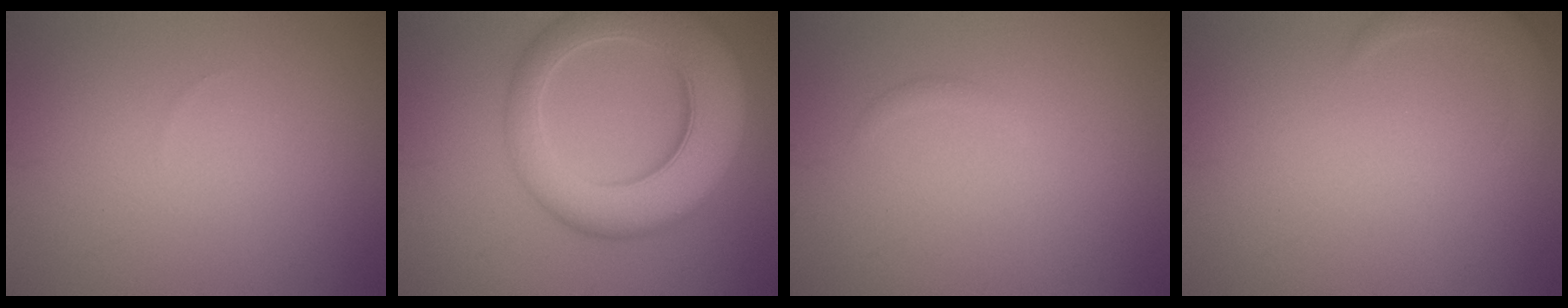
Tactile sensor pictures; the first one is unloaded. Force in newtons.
{"total": 10.3, "press": 10.3, "slide": 0.7}
{"total": 0.6, "press": 0.6, "slide": 0.1}
{"total": 2.3, "press": 2.3, "slide": 0.4}